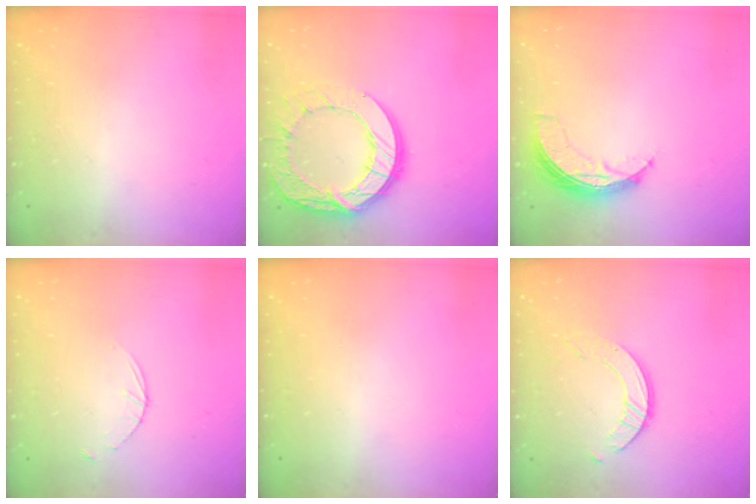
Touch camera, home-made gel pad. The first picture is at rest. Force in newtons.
{"total": 19.8, "press": 19.7, "slide": 1.7}
{"total": 6.8, "press": 6.8, "slide": 0.6}
{"total": 1.6, "press": 1.6, "slide": 0.2}
{"total": 0.0}
{"total": 5.0, "press": 5.0, "slide": 0.4}